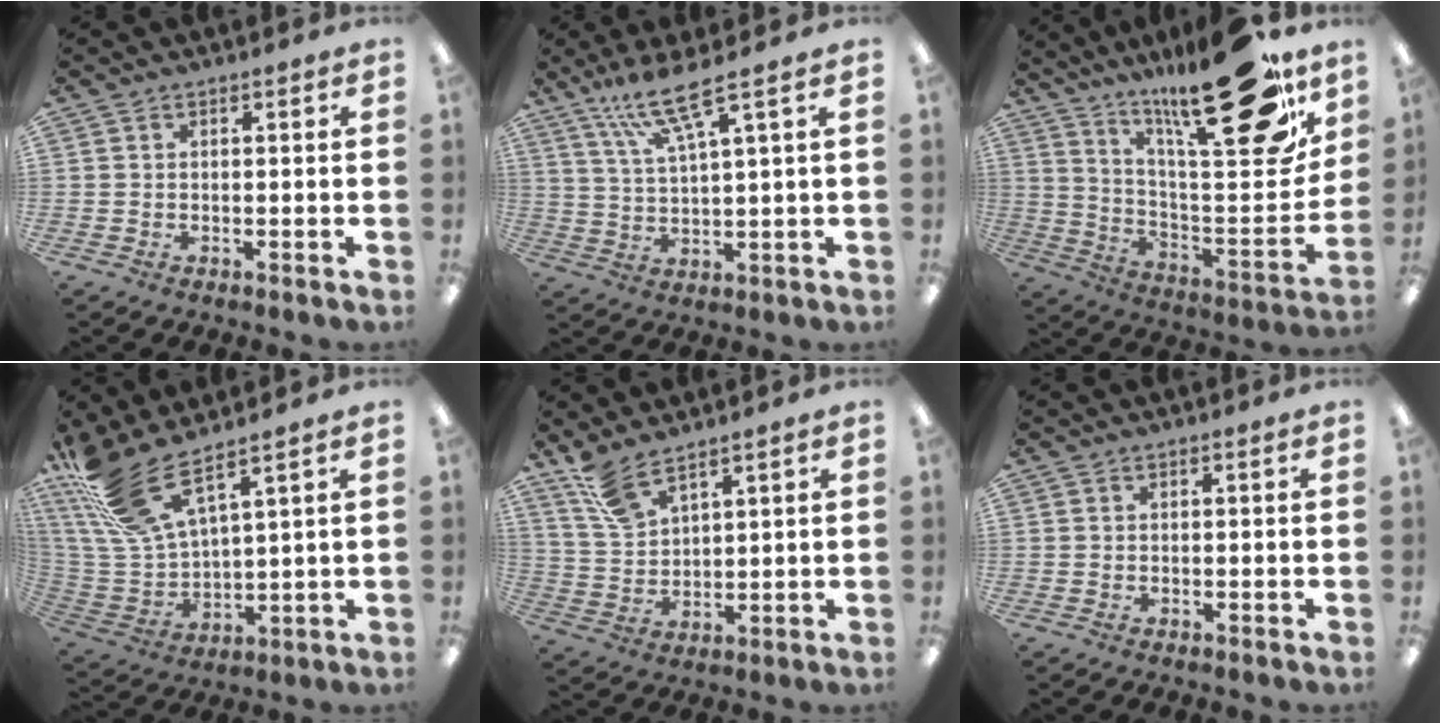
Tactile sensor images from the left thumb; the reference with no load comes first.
{"total": 10.6, "force": [7.4, 1.6, 7.4], "torque": [-0.159, -0.024, 0.134]}
{"total": 28.8, "force": [20.2, 7.8, 19.1], "torque": [-0.261, -0.129, 0.322]}
{"total": 16.5, "force": [11.3, 5.4, 10.7], "torque": [-0.251, -0.060, 0.203]}
{"total": 8.3, "force": [6.8, 2.9, 3.7], "torque": [-0.084, -0.029, 0.129]}
{"total": 0.0}